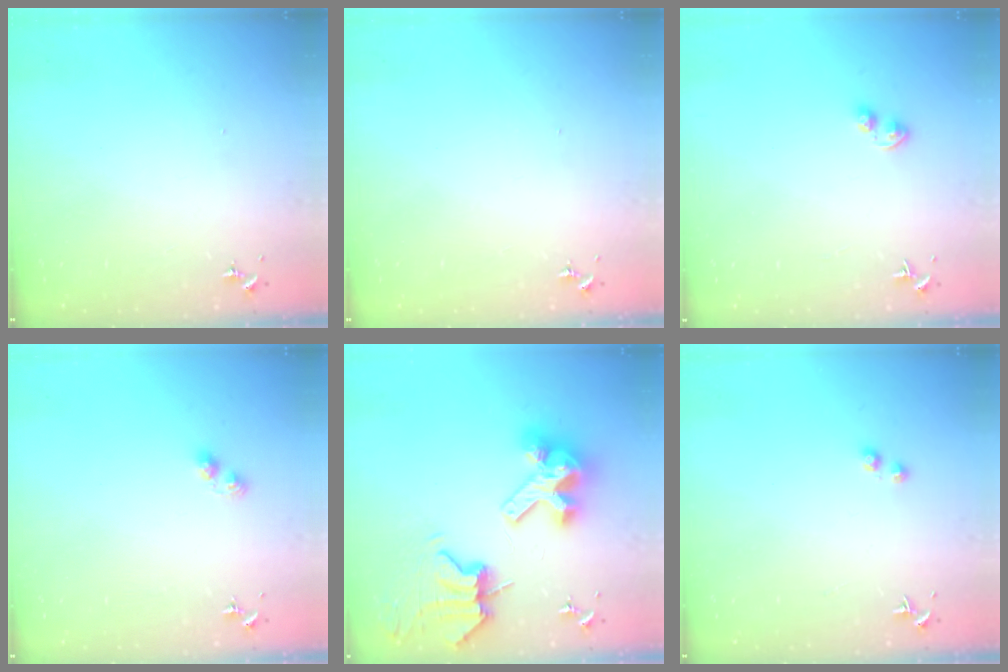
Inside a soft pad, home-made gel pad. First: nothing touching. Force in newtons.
{"total": 0.0}
{"total": 4.2, "press": 4.1, "slide": 0.8}
{"total": 3.4, "press": 3.3, "slide": 0.6}
{"total": 14.7, "press": 14.5, "slide": 1.8}
{"total": 2.4, "press": 2.3, "slide": 0.9}